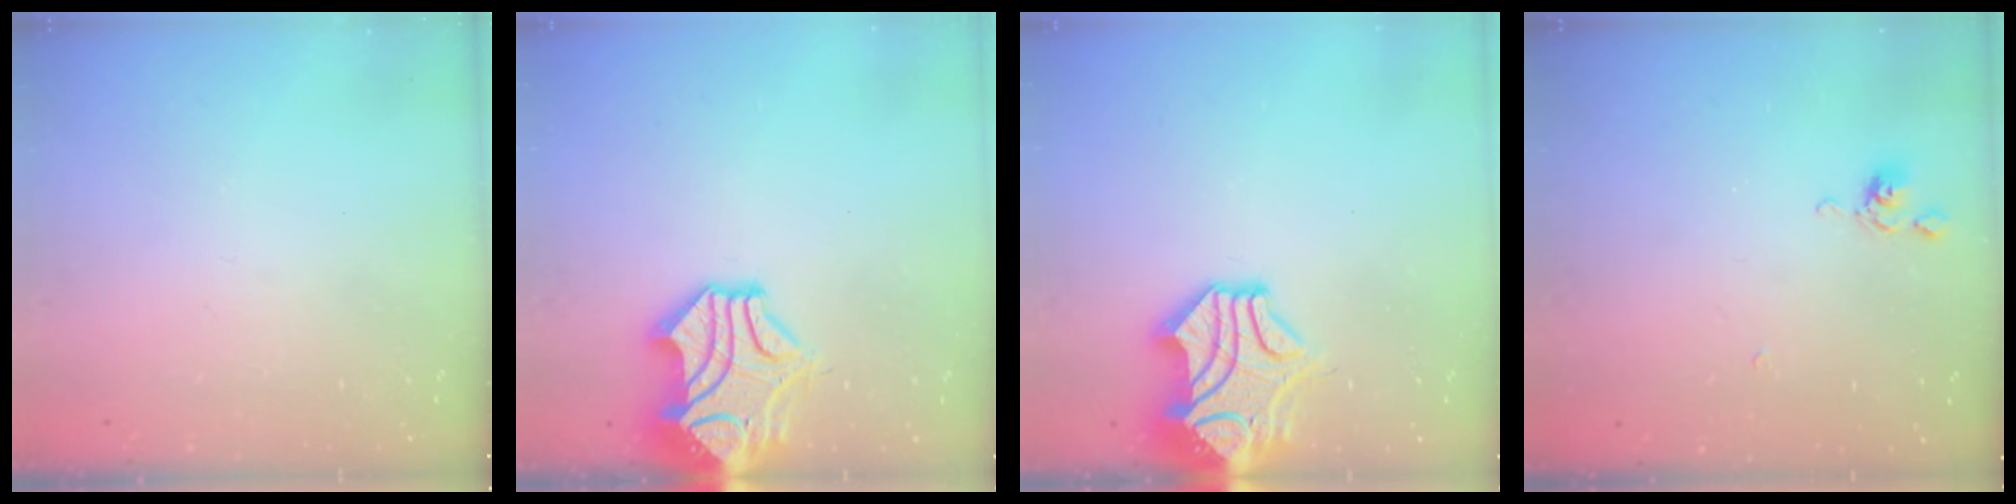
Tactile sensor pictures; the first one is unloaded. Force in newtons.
{"total": 5.7, "press": 5.6, "slide": 1.2}
{"total": 6.2, "press": 6.0, "slide": 1.3}
{"total": 2.9, "press": 2.9, "slide": 0.4}